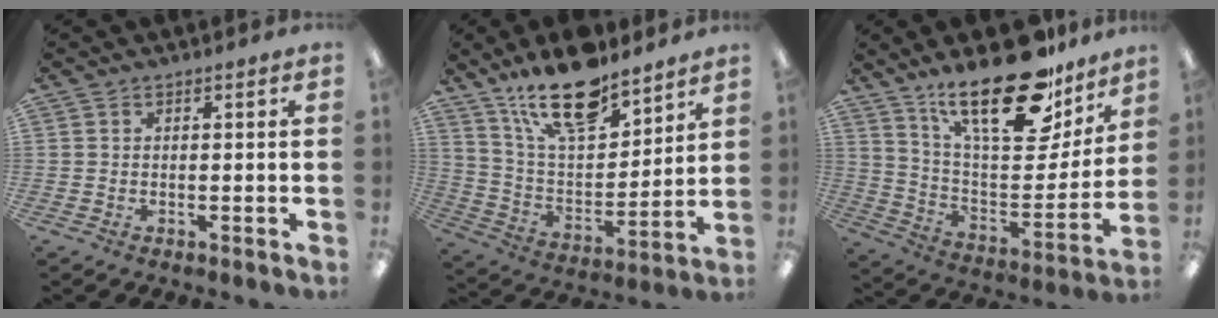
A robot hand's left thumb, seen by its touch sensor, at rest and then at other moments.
{"total": 18.9, "force": [13.9, 7.6, 10.3], "torque": [-0.187, -0.073, 0.244]}
{"total": 26.6, "force": [18.5, 10.3, 16.1], "torque": [-0.241, -0.117, 0.316]}